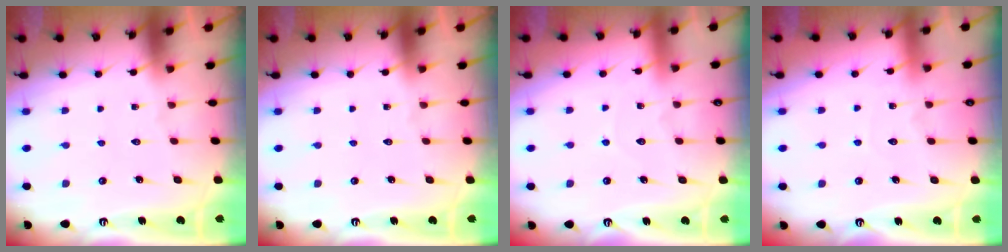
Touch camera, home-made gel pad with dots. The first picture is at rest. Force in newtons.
{"total": 0.0}
{"total": 3.3, "press": 3.3, "slide": 0.3}
{"total": 5.0, "press": 5.0, "slide": 0.6}